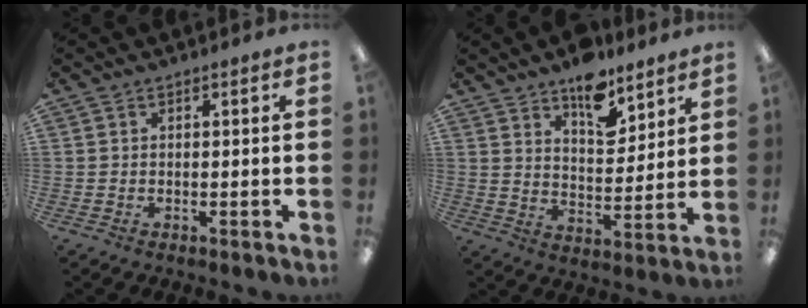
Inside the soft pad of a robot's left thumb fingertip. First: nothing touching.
{"total": 10.8, "force": [8.5, 4.7, 4.8], "torque": [-0.058, -0.056, 0.148]}